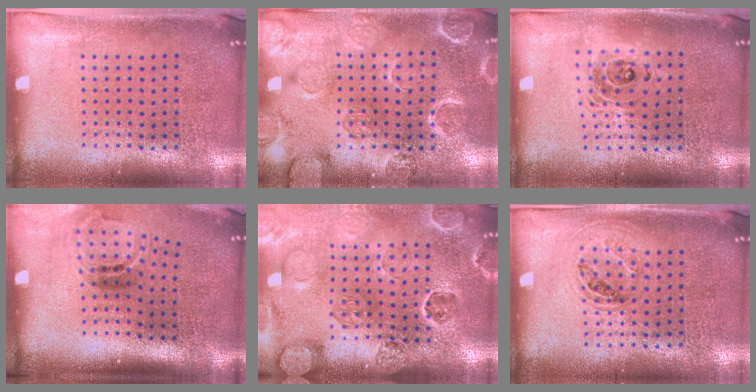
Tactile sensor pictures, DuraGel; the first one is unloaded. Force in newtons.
{"total": 2.5, "press": 2.5, "slide": 0.2}
{"total": 1.5, "press": 1.2, "slide": 0.9}
{"total": 1.9, "press": 1.1, "slide": 1.5}
{"total": 2.6, "press": 2.6, "slide": 0.3}
{"total": 1.0, "press": 0.9, "slide": 0.3}